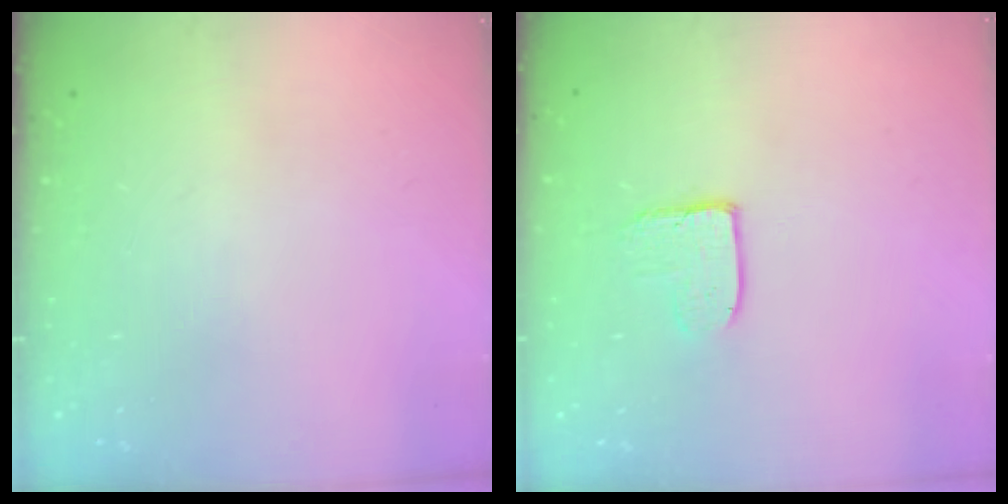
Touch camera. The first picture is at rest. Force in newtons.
{"total": 5.1, "press": 5.0, "slide": 0.4}